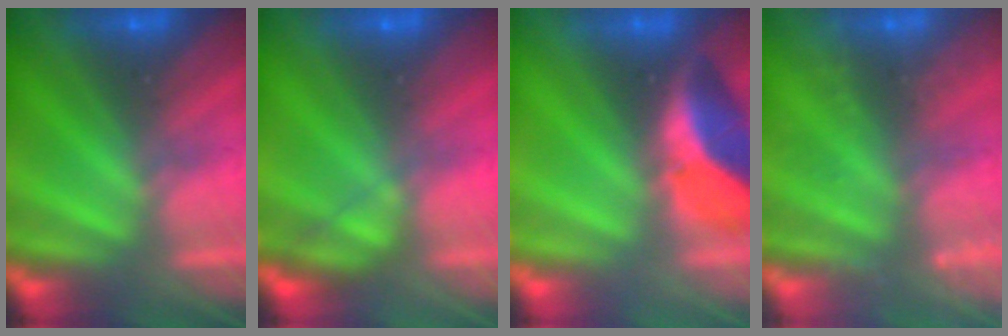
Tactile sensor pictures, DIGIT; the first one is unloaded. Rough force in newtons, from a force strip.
{"total": 1.7}
{"total": 2.3}
{"total": 2.4}